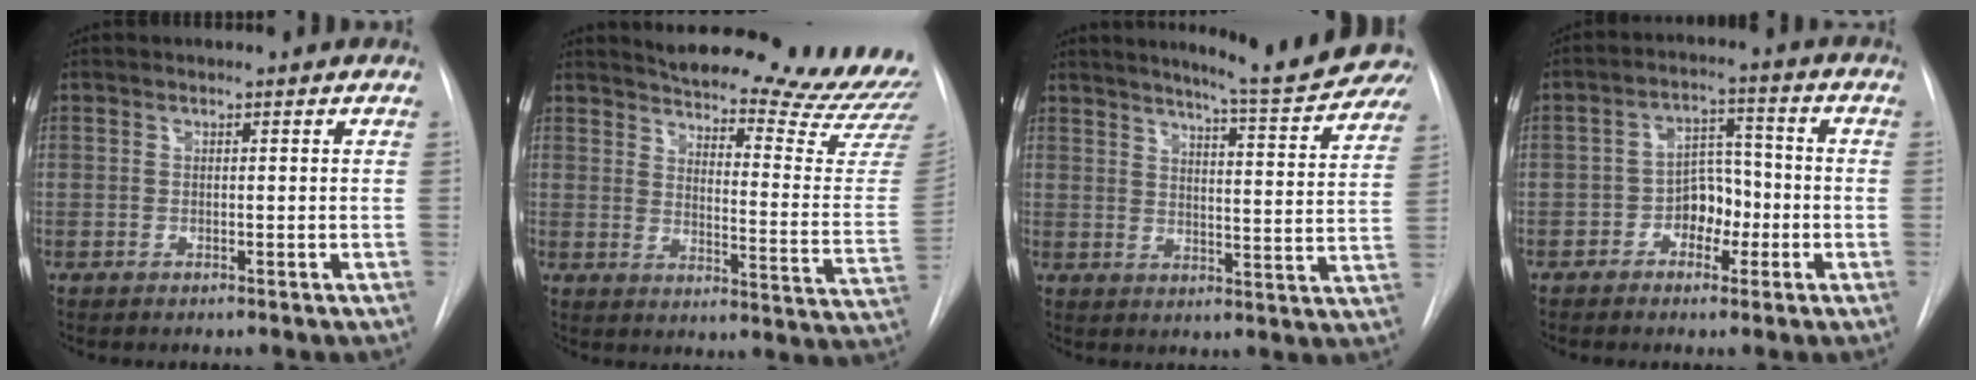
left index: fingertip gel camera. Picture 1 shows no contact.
{"total": 28.2, "force": [26.1, 3.0, 10.2], "torque": [-0.141, -0.143, 0.306]}
{"total": 15.8, "force": [14.6, 0.0, 6.2], "torque": [-0.089, -0.051, 0.175]}
{"total": 5.7, "force": [-2.1, 3.7, 3.8], "torque": [-0.058, 0.021, -0.038]}